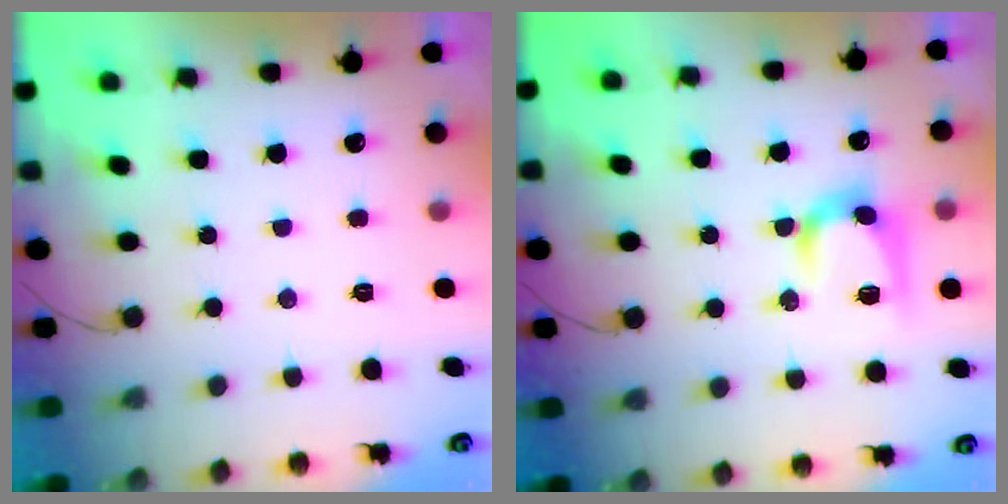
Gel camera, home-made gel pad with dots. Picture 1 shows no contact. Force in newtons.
{"total": 10.6, "press": 10.6, "slide": 0.2}